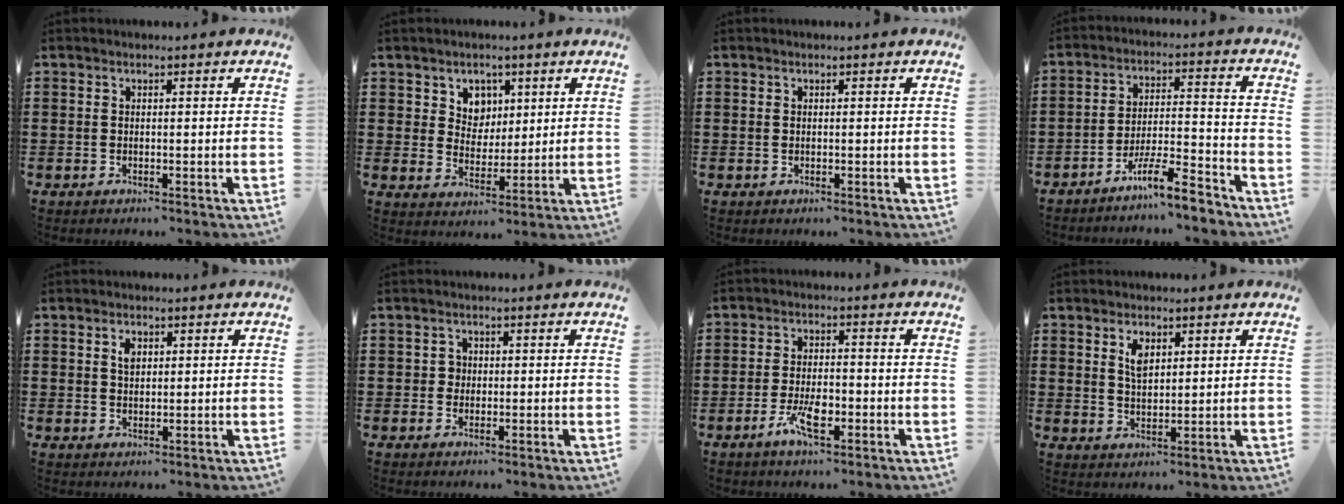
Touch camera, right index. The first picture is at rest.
{"total": 4.6, "force": [2.4, 3.9, 0.8], "torque": [-0.031, 0.005, 0.042]}
{"total": 0.0}
{"total": 8.1, "force": [-6.8, 0.5, 4.4], "torque": [-0.080, 0.004, -0.127]}
{"total": 2.0, "force": [0.9, 1.1, 1.4], "torque": [-0.032, 0.002, 0.017]}
{"total": 1.5, "force": [0.1, 1.3, 0.6], "torque": [-0.017, 0.004, 0.002]}
{"total": 5.6, "force": [-2.5, 2.1, 4.5], "torque": [-0.100, -0.001, -0.049]}
{"total": 3.3, "force": [1.7, 1.6, 2.3], "torque": [-0.044, 0.000, 0.029]}